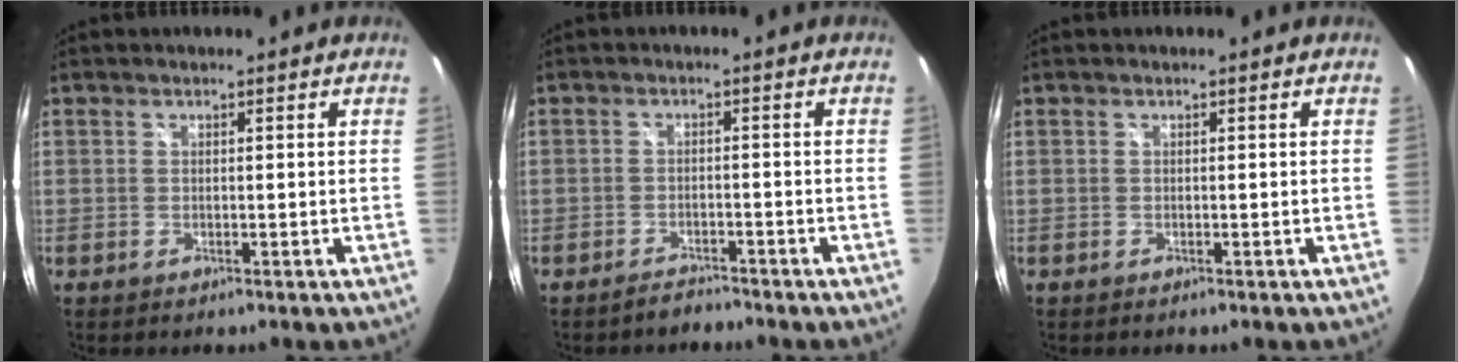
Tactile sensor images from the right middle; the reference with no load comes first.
{"total": 2.4, "force": [-2.3, 0.6, 0.4], "torque": [-0.015, 0.002, -0.037]}
{"total": 0.0}